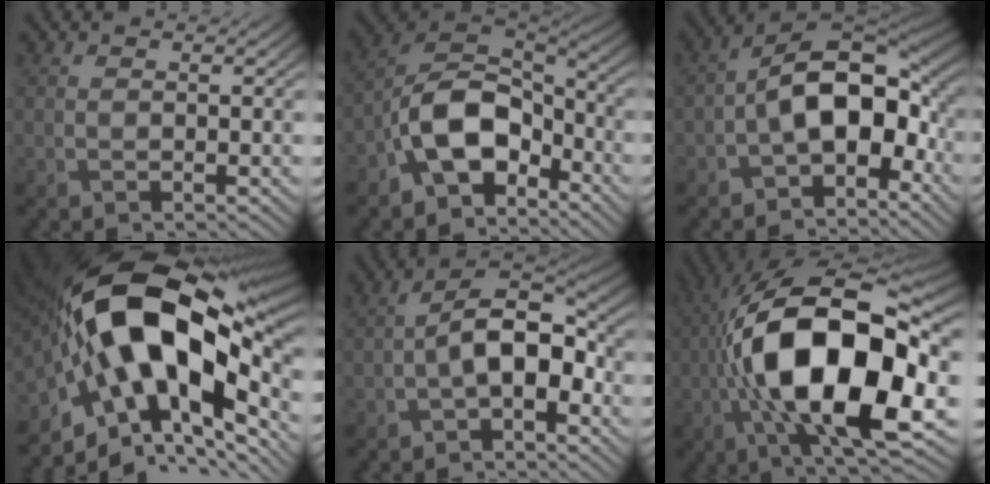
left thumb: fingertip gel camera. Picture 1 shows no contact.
{"total": 11.0, "force": [-5.8, 6.3, 6.8], "torque": [-0.126, 0.001, -0.134]}
{"total": 11.3, "force": [-2.2, 6.5, 9.0], "torque": [-0.149, 0.004, -0.050]}
{"total": 22.0, "force": [-1.4, 11.9, 18.5], "torque": [-0.373, -0.003, -0.030]}
{"total": 7.1, "force": [-1.5, 3.7, 5.9], "torque": [-0.109, 0.012, -0.032]}
{"total": 18.2, "force": [-2.9, 7.7, 16.2], "torque": [-0.303, 0.013, -0.060]}